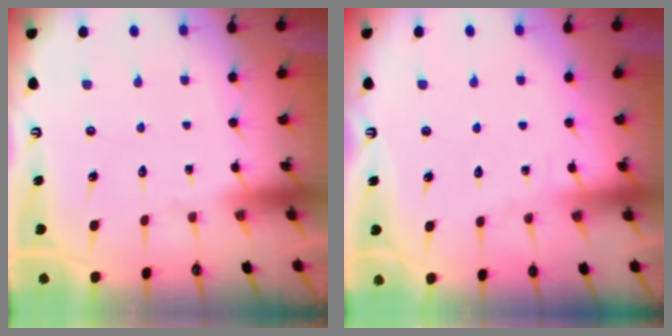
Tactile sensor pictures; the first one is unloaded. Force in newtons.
{"total": 2.6, "press": 2.6, "slide": 0.2}